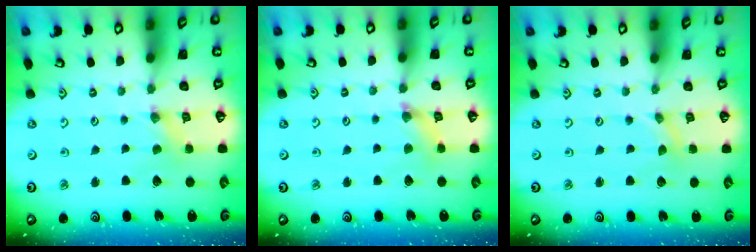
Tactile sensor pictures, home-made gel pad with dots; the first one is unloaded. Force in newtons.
{"total": 3.3, "press": 3.3, "slide": 0.3}
{"total": 0.0}